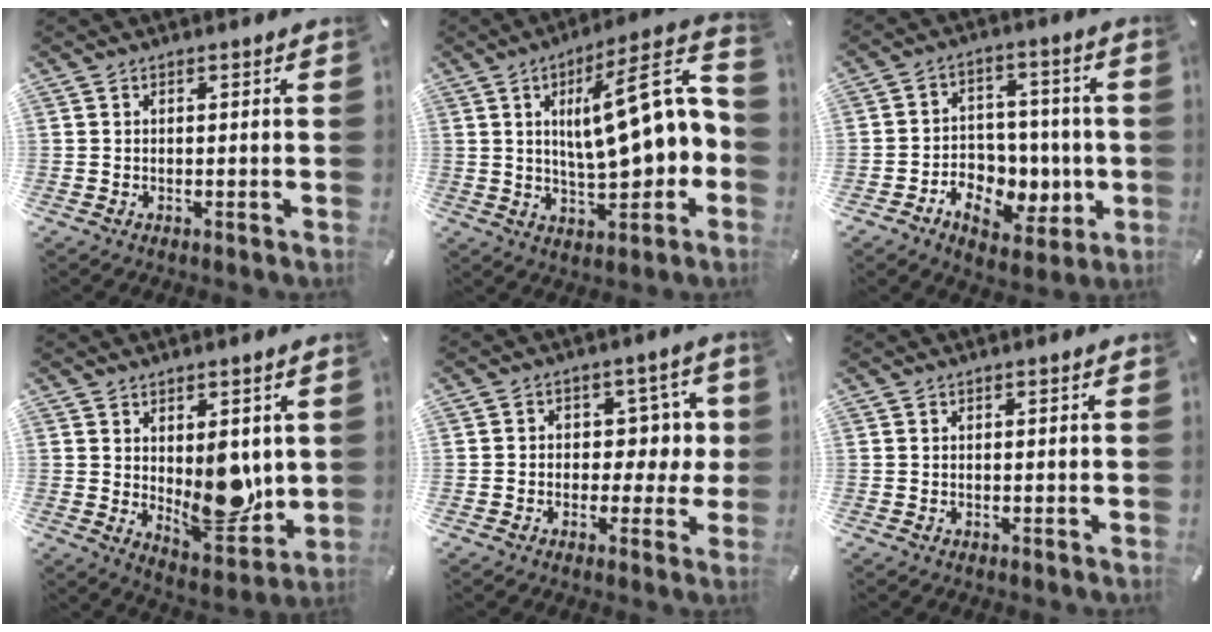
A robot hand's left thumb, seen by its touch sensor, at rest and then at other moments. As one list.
[{"total": 17.7, "force": [3.8, 6.4, 16.1], "torque": [-0.229, -0.022, 0.055]}, {"total": 10.7, "force": [-3.2, 8.8, 5.1], "torque": [-0.063, 0.011, -0.044]}, {"total": 11.9, "force": [1.4, 7.2, 9.3], "torque": [-0.101, -0.033, 0.034]}, {"total": 7.8, "force": [1.0, 6.3, 4.4], "torque": [-0.056, 0.001, 0.017]}, {"total": 0.0}]